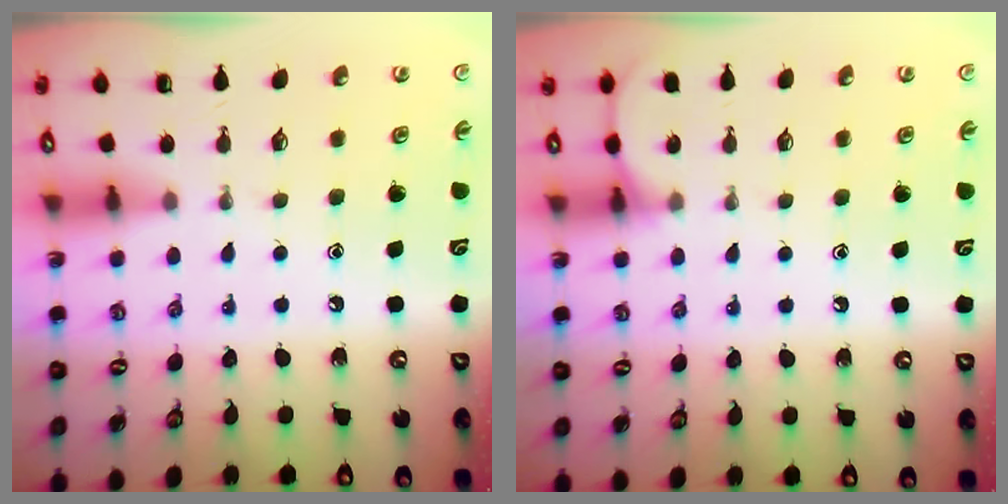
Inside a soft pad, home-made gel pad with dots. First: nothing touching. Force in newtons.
{"total": 5.1, "press": 5.0, "slide": 0.7}